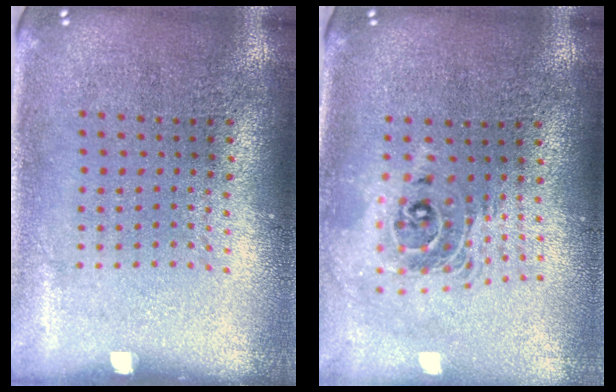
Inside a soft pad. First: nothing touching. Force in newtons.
{"total": 2.0, "press": 1.6, "slide": 1.3}